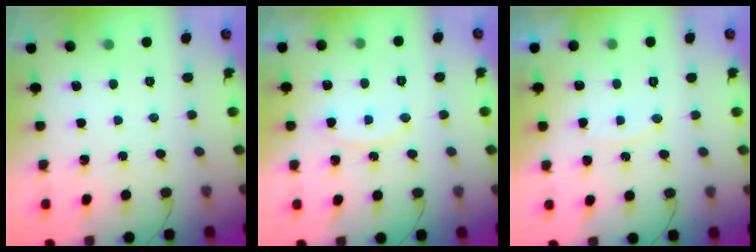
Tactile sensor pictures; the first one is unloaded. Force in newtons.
{"total": 7.8, "press": 7.8, "slide": 0.6}
{"total": 6.8, "press": 6.8, "slide": 0.6}